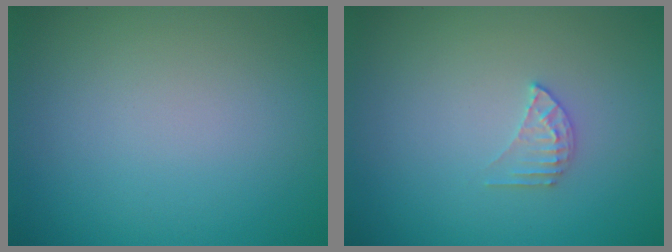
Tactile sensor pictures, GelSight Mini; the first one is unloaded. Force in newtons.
{"total": 1.5, "press": 1.5, "slide": 0.2}